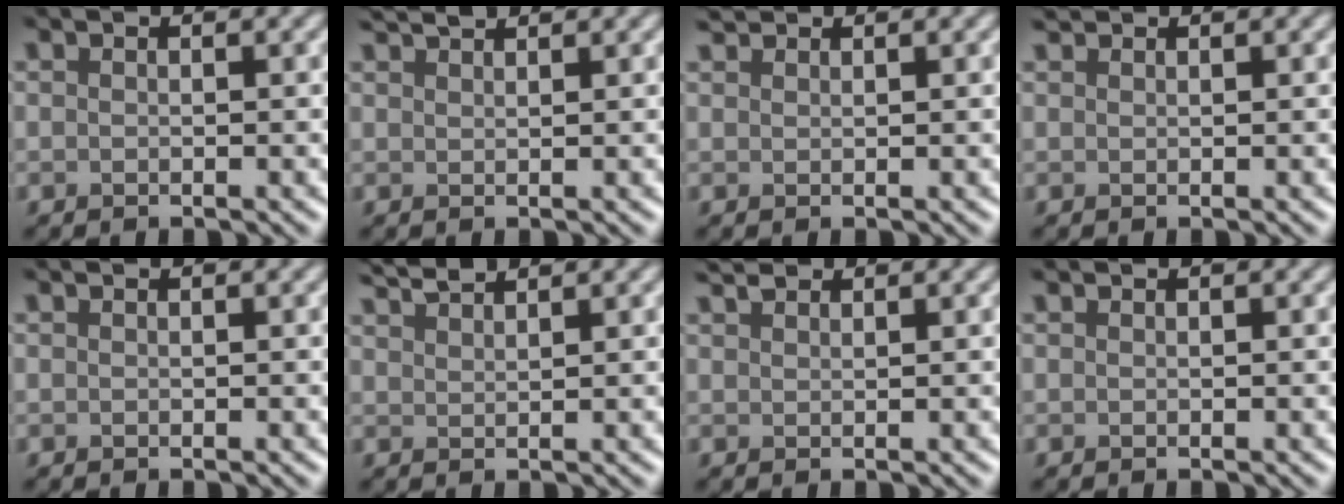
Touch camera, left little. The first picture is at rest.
{"total": 1.8, "force": [1.7, 0.2, 0.6], "torque": [-0.004, 0.004, 0.026]}
{"total": 1.1, "force": [1.1, 0.2, 0.1], "torque": [-0.003, 0.005, 0.023]}
{"total": 0.8, "force": [0.8, 0.1, 0.1], "torque": [-0.002, 0.003, 0.018]}
{"total": 0.0}
{"total": 2.4, "force": [2.3, 0.3, 0.8], "torque": [-0.004, 0.007, 0.039]}
{"total": 1.4, "force": [1.3, 0.3, 0.4], "torque": [-0.009, 0.005, 0.025]}
{"total": 0.0}